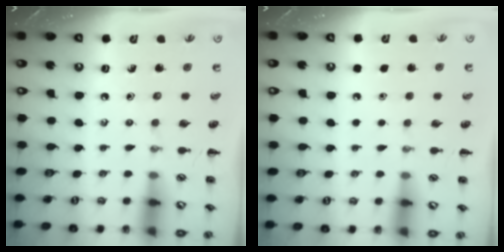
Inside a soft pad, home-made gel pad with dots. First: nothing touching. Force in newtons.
{"total": 1.8, "press": 1.7, "slide": 0.1}